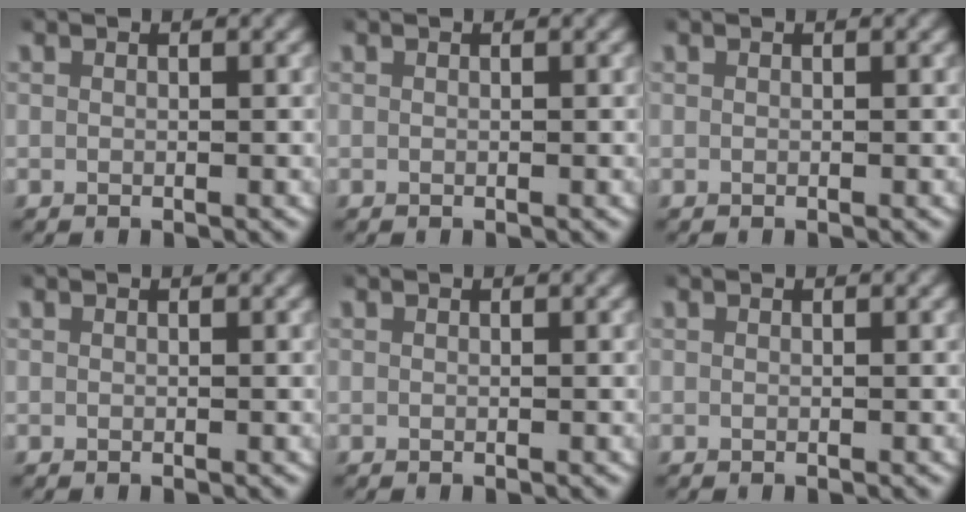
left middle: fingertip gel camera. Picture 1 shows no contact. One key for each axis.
{"total": 0.0}
{"total": 0.0}
{"total": 0.0}
{"total": 0.0}
{"total": 0.0}